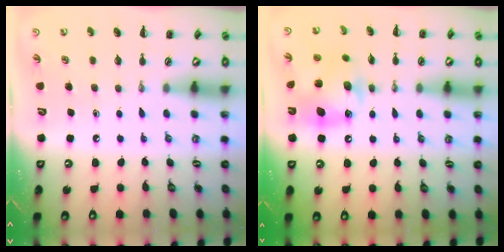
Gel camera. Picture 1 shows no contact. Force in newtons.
{"total": 13.1, "press": 12.9, "slide": 1.9}